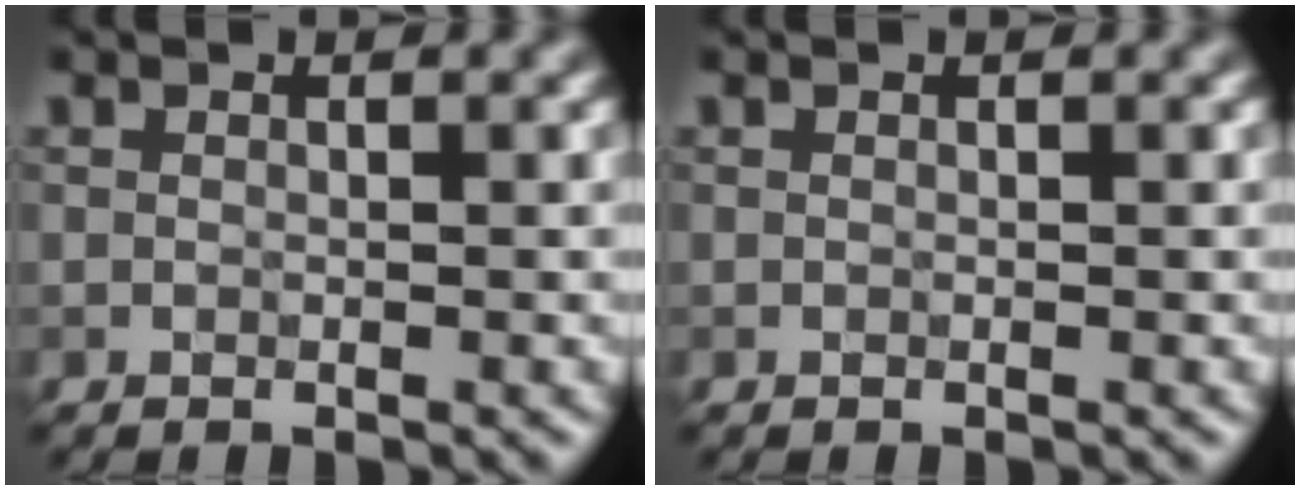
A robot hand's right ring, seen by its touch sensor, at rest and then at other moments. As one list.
[{"total": 0.0}]